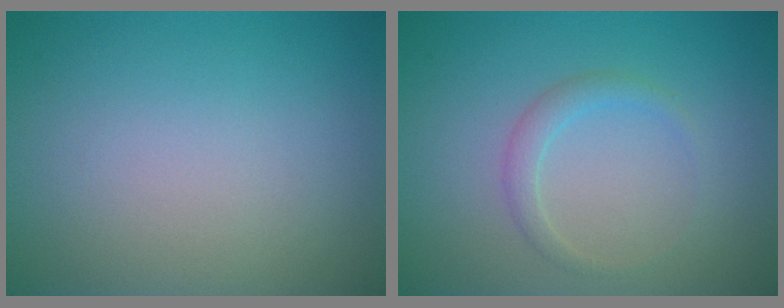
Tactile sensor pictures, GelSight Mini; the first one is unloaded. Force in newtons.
{"total": 1.5, "press": 1.5, "slide": 0.2}